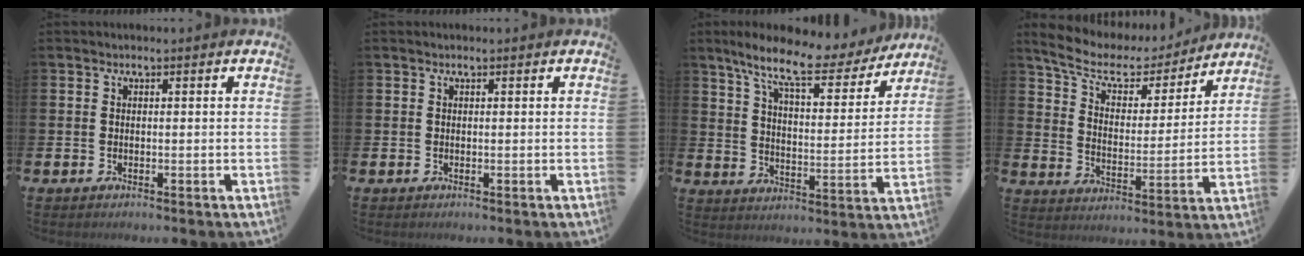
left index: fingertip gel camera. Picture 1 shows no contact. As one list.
[{"total": 0.0}, {"total": 10.7, "force": [8.9, 2.5, 5.5], "torque": [-0.130, -0.046, 0.149]}, {"total": 7.5, "force": [6.4, 3.0, 2.6], "torque": [-0.082, -0.041, 0.107]}]